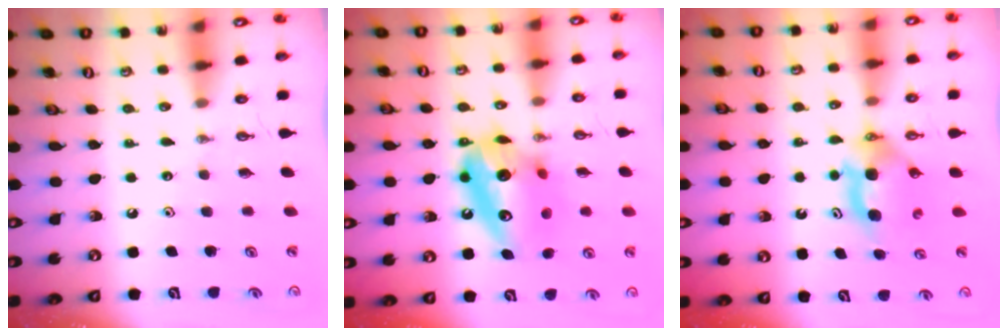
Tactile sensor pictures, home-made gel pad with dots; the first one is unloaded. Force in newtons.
{"total": 15.5, "press": 15.4, "slide": 1.3}
{"total": 9.0, "press": 4.8, "slide": 7.6}